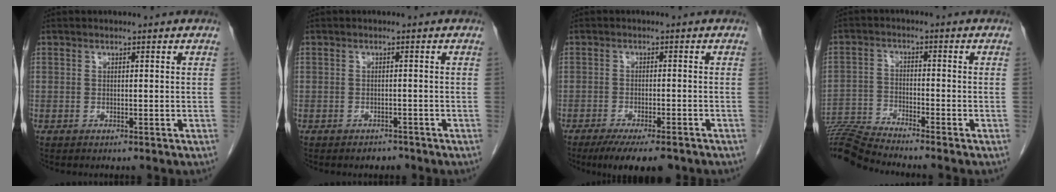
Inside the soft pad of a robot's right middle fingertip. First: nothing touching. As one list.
[{"total": 1.5, "force": [-1.2, 0.8, 0.3], "torque": [-0.006, 0.001, -0.016]}, {"total": 9.2, "force": [-7.1, 2.0, 5.5], "torque": [-0.074, -0.013, -0.104]}, {"total": 9.5, "force": [-9.2, -1.8, 2.0], "torque": [-0.041, -0.009, -0.174]}]